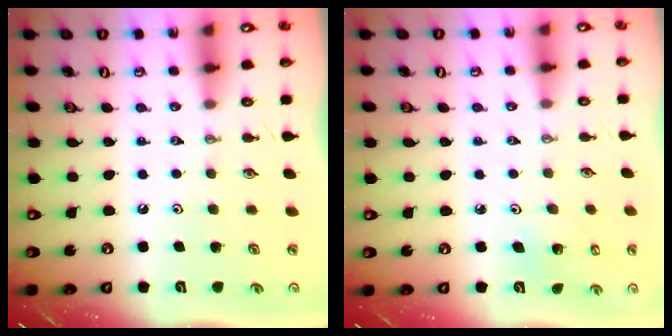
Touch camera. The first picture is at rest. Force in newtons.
{"total": 3.0, "press": 3.0, "slide": 0.1}